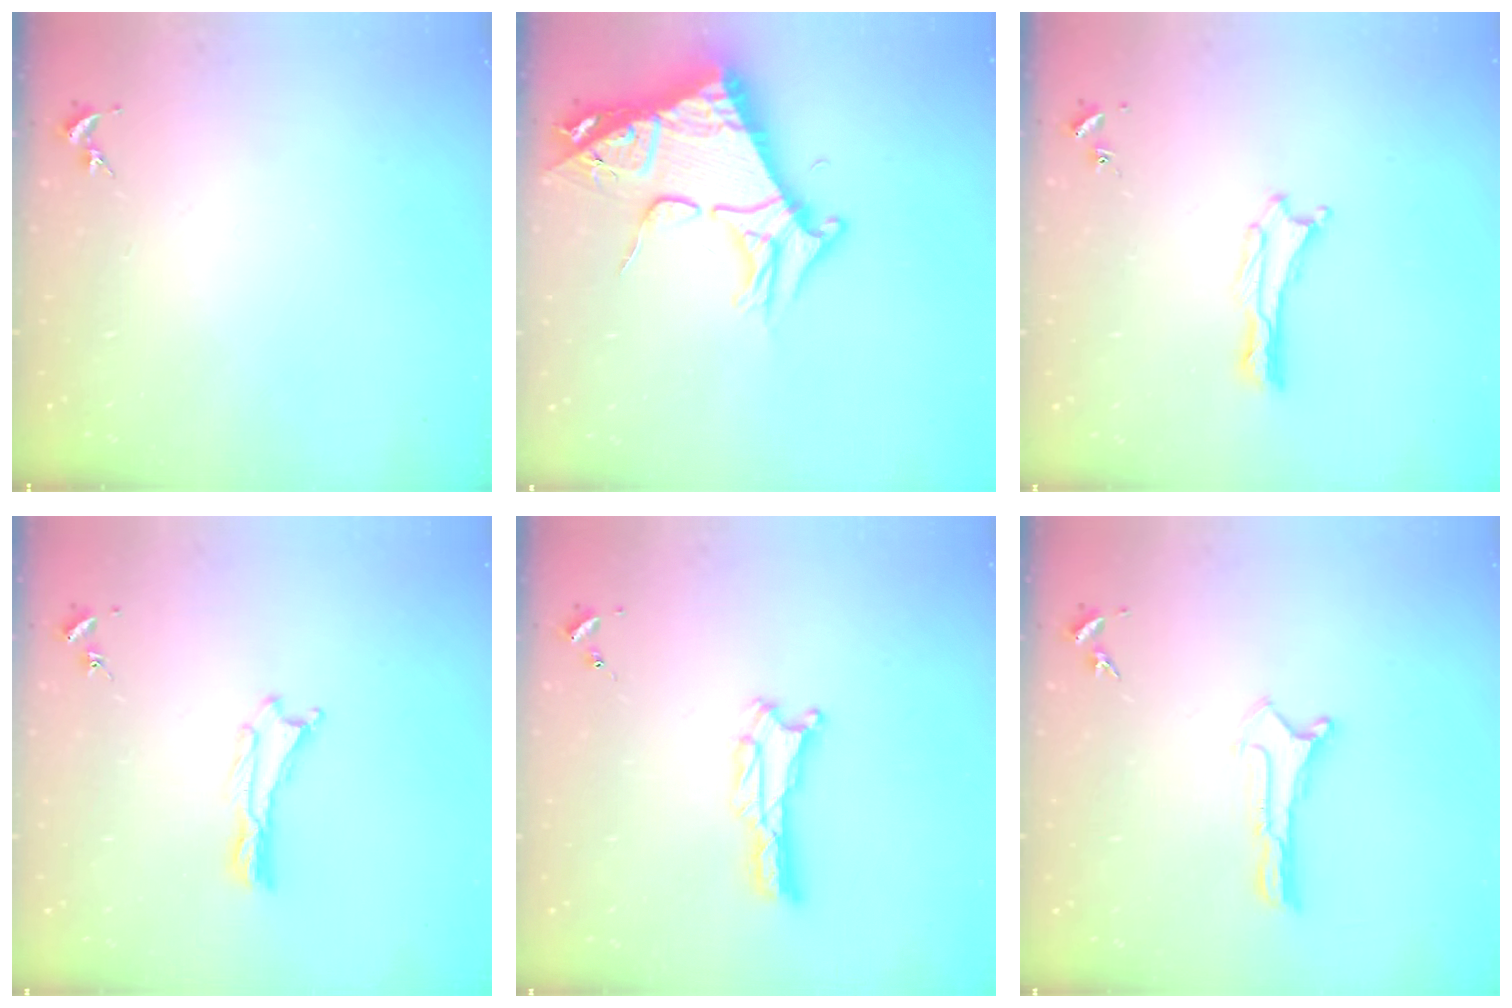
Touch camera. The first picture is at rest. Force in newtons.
{"total": 10.0, "press": 9.9, "slide": 1.3}
{"total": 0.6, "press": 0.6, "slide": 0.1}
{"total": 0.0}
{"total": 1.4, "press": 1.4, "slide": 0.1}
{"total": 0.0}